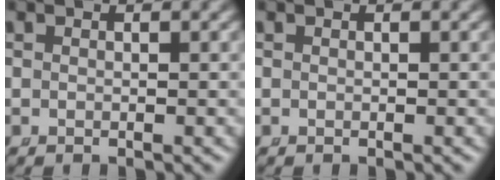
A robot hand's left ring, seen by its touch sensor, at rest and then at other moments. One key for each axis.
{"total": 0.0}